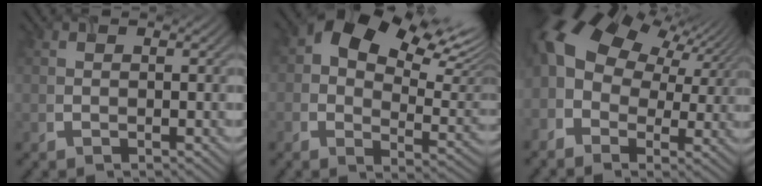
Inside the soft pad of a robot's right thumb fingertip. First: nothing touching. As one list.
[{"total": 13.2, "force": [6.4, 7.6, 8.6], "torque": [-0.137, 0.006, 0.116]}, {"total": 14.6, "force": [3.3, 10.8, 9.2], "torque": [-0.230, -0.004, 0.078]}]